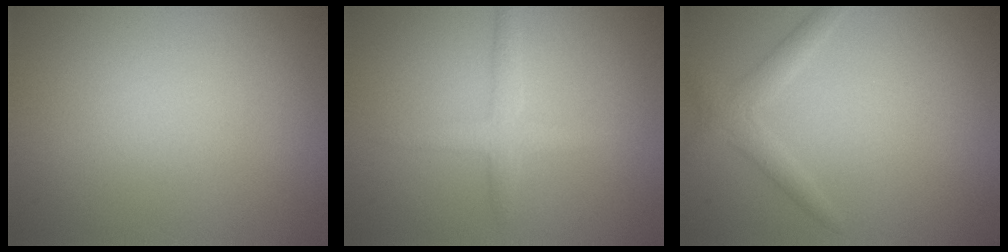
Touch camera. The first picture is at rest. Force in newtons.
{"total": 2.0, "press": 2.0, "slide": 0.1}
{"total": 2.0, "press": 2.0, "slide": 0.1}